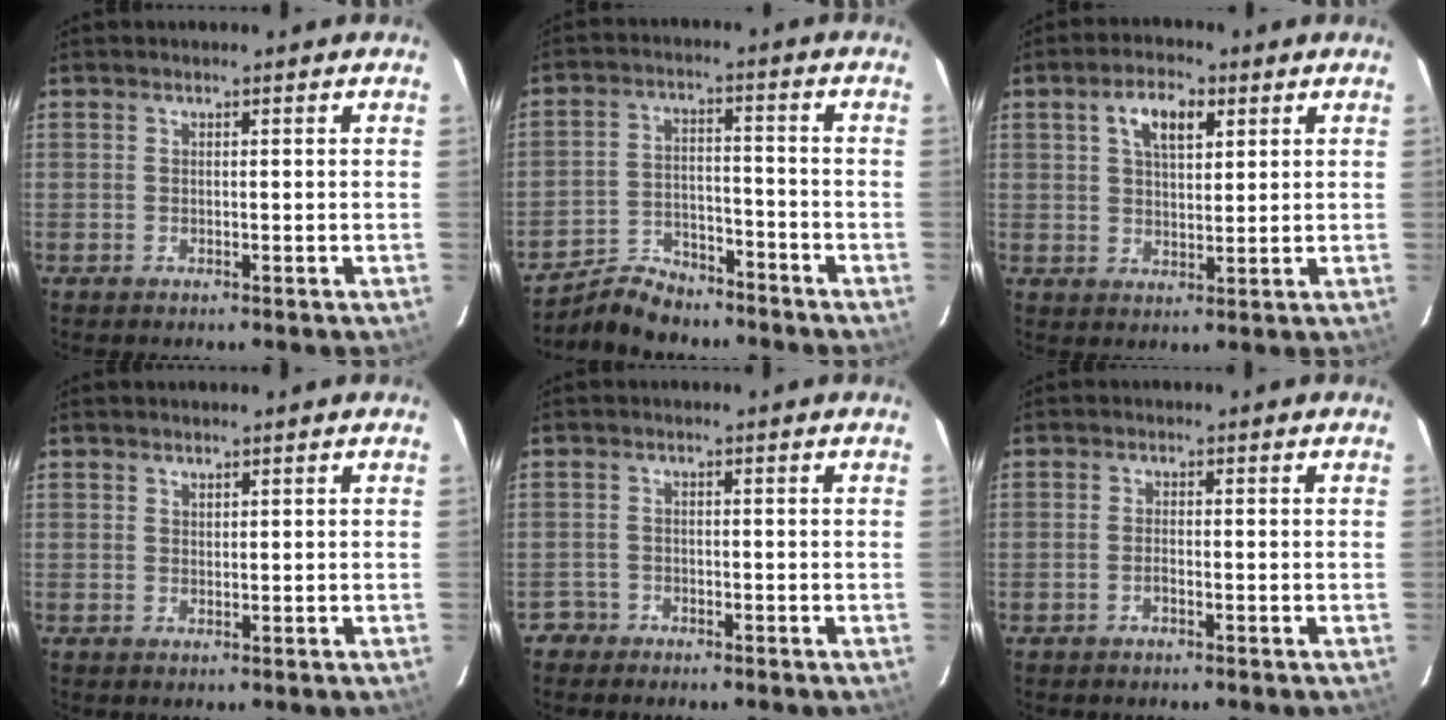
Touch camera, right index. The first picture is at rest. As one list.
[{"total": 9.6, "force": [-8.6, 3.8, 2.2], "torque": [-0.072, 0.010, -0.140]}, {"total": 6.4, "force": [2.7, 3.1, 4.9], "torque": [-0.087, 0.016, 0.050]}, {"total": 0.8, "force": [0.7, 0.3, 0.1], "torque": [-0.001, 0.001, 0.013]}, {"total": 2.4, "force": [-1.6, 1.8, -0.4], "torque": [0.002, 0.014, -0.030]}, {"total": 1.2, "force": [-0.7, 0.4, 0.9], "torque": [-0.019, 0.002, -0.013]}]